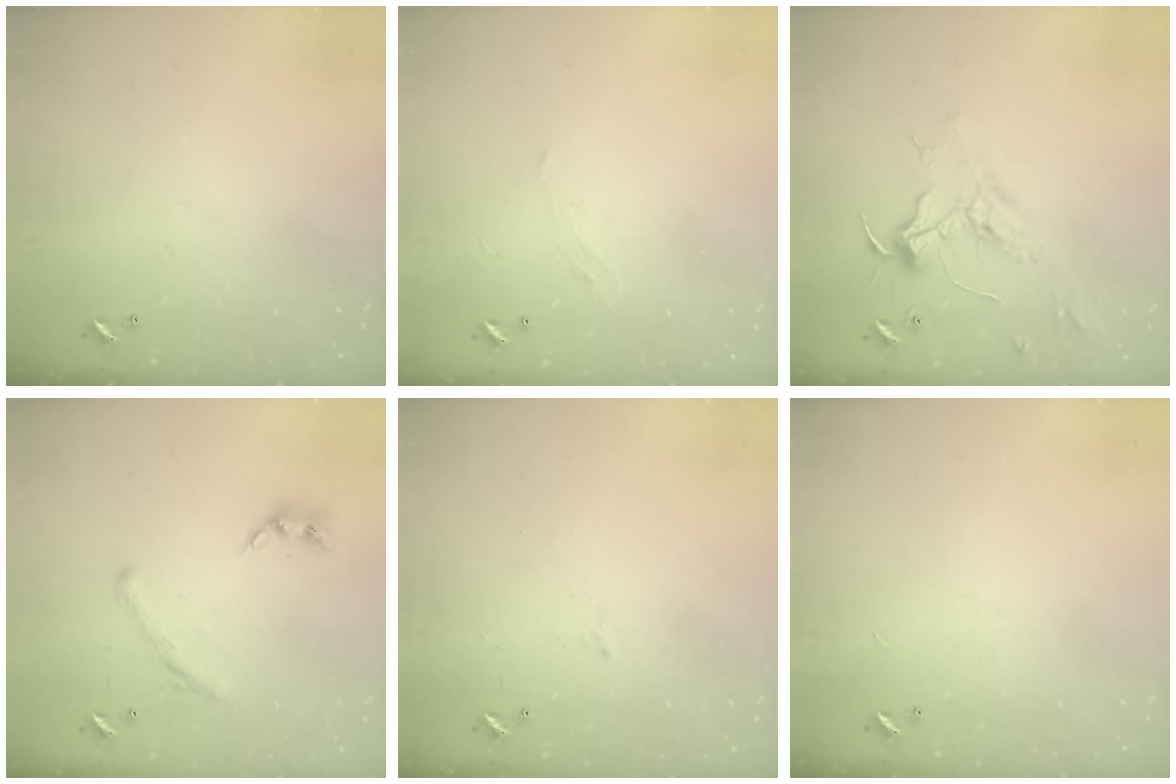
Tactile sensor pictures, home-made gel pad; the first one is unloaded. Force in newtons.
{"total": 0.8, "press": 0.5, "slide": 0.6}
{"total": 2.3, "press": 2.2, "slide": 0.6}
{"total": 1.8, "press": 1.2, "slide": 1.3}
{"total": 0.6, "press": 0.2, "slide": 0.6}
{"total": 2.2, "press": 2.2, "slide": 0.3}